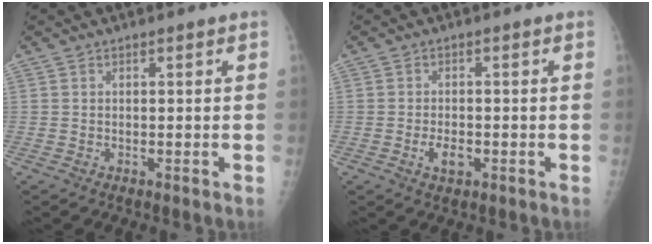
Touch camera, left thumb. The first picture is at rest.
{"total": 3.2, "force": [-1.2, 1.8, 2.3], "torque": [-0.037, 0.002, -0.018]}